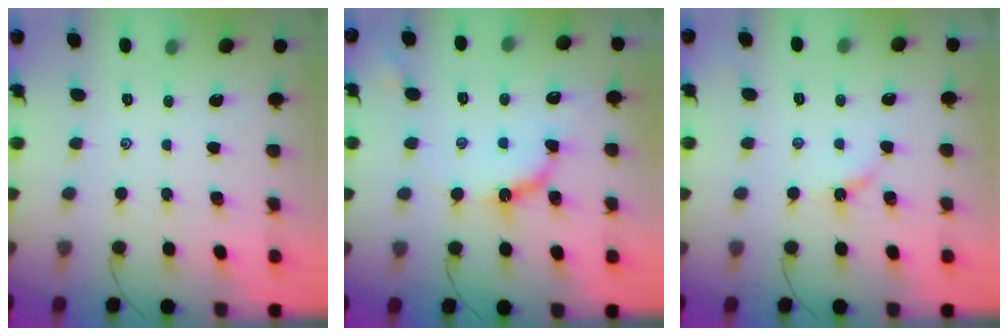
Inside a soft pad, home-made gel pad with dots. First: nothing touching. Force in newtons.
{"total": 10.2, "press": 10.2, "slide": 0.6}
{"total": 4.7, "press": 4.6, "slide": 0.6}